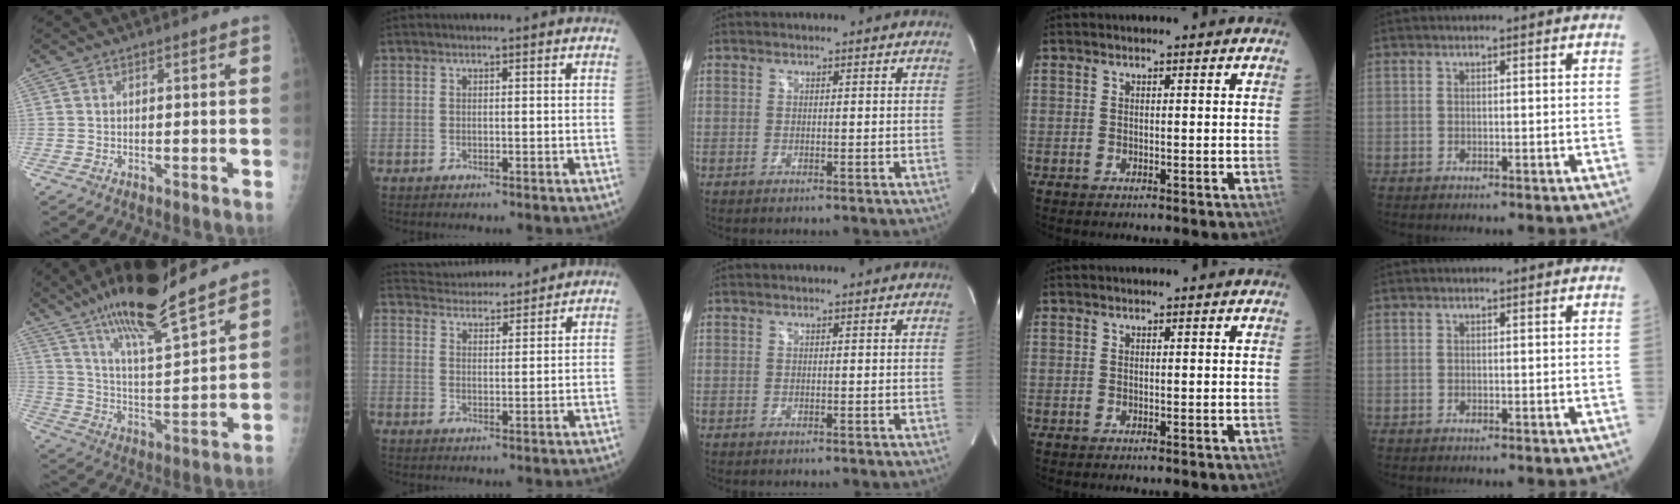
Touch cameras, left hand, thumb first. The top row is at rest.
{"thumb": {"total": 18.2, "force": [14.0, 2.7, 11.3], "torque": [-0.176, -0.070, 0.244]}, "index": {"total": 10.5, "force": [10.1, 1.6, 2.0], "torque": [-0.036, 0.025, 0.151]}}